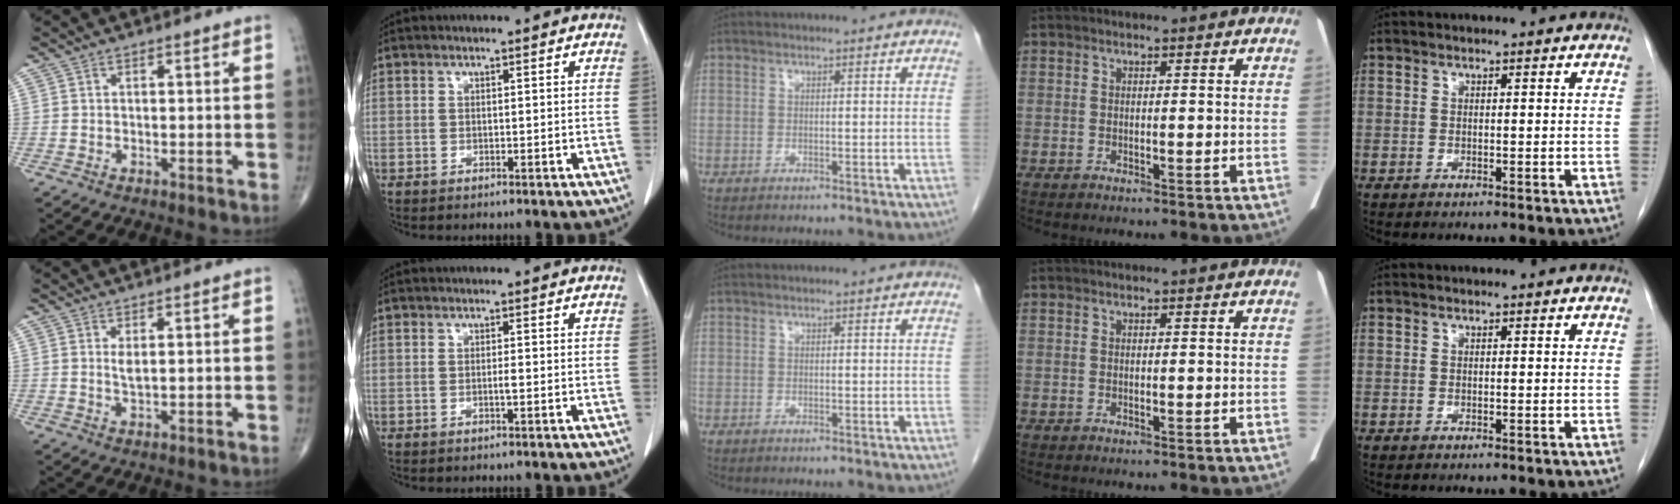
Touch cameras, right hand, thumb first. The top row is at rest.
{"thumb": {"total": 1.6, "force": [0.5, 0.4, 1.4], "torque": [-0.028, -0.007, 0.013]}, "index": {"total": 0.8, "force": [-0.2, 0.0, 0.7], "torque": [-0.014, 0.000, -0.004]}}